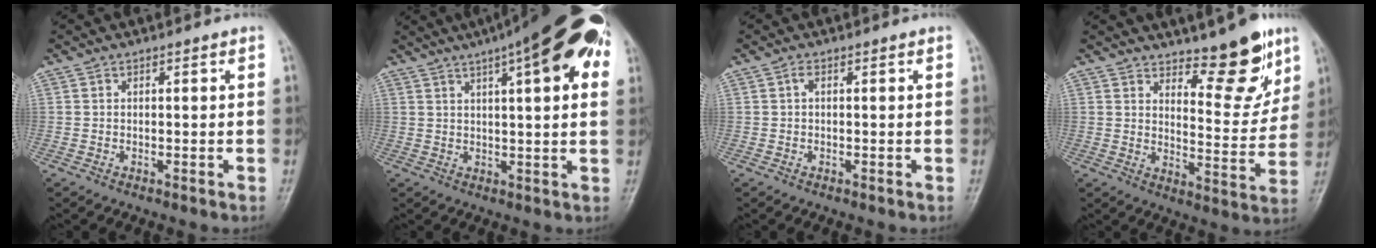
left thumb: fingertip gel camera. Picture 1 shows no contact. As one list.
[{"total": 20.1, "force": [8.7, 5.2, 17.3], "torque": [-0.240, 0.022, 0.118]}, {"total": 0.9, "force": [0.1, 0.6, 0.7], "torque": [-0.010, 0.002, -0.004]}, {"total": 11.6, "force": [8.2, 4.2, 7.0], "torque": [-0.057, -0.067, 0.129]}]